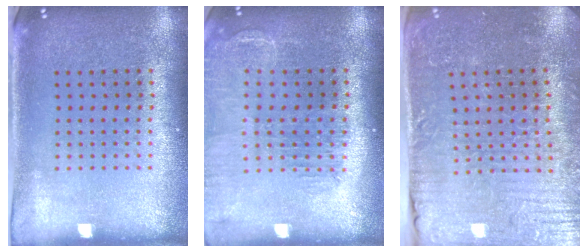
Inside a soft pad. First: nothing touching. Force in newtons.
{"total": 1.5, "press": 1.4, "slide": 0.3}
{"total": 4.0, "press": 4.0, "slide": 0.3}